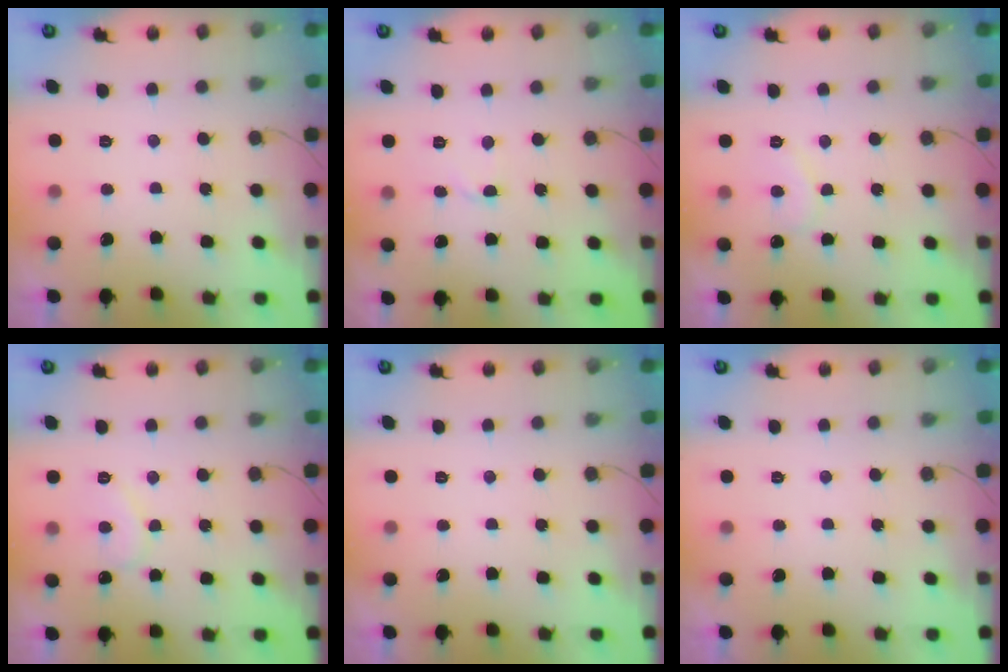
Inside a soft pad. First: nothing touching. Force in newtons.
{"total": 3.2, "press": 3.2, "slide": 0.3}
{"total": 7.1, "press": 7.0, "slide": 0.7}
{"total": 7.0, "press": 7.0, "slide": 0.4}
{"total": 0.0}
{"total": 0.0}